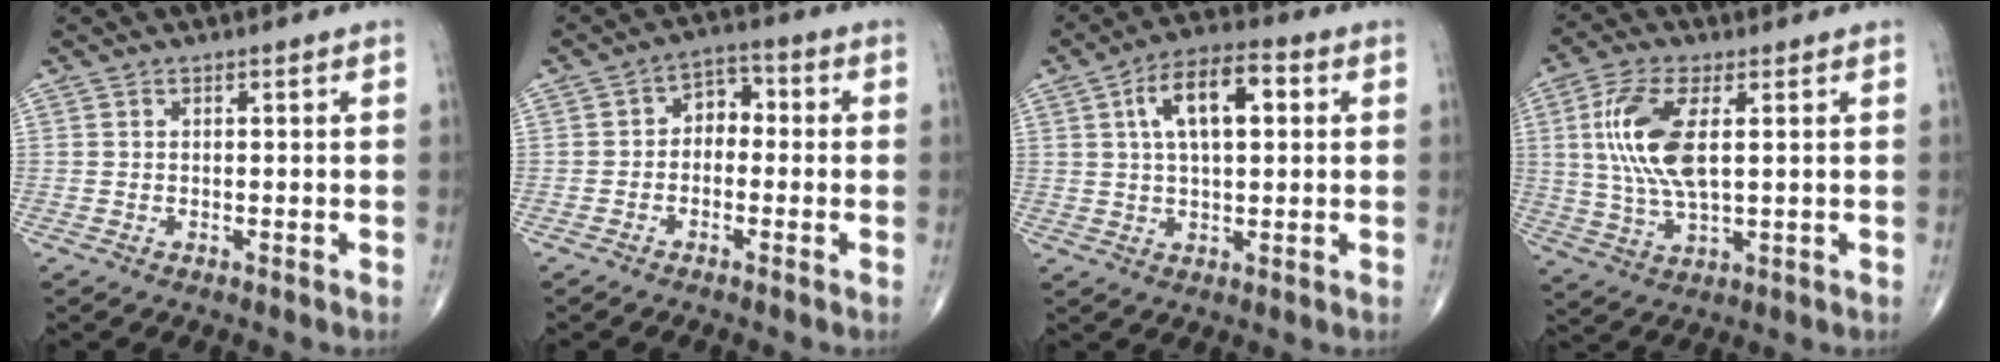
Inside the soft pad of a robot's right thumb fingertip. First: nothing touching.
{"total": 4.8, "force": [-0.7, 3.5, 3.1], "torque": [-0.023, 0.027, -0.029]}
{"total": 11.4, "force": [2.9, 5.2, 9.7], "torque": [-0.155, 0.017, 0.042]}
{"total": 12.1, "force": [2.3, 4.9, 10.8], "torque": [-0.240, -0.005, 0.047]}